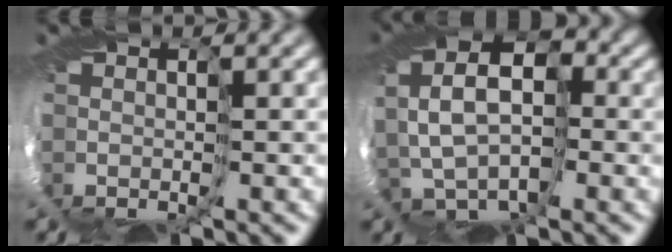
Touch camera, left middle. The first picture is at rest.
{"total": 6.8, "force": [0.7, 4.8, 4.7], "torque": [-0.109, 0.023, 0.021]}